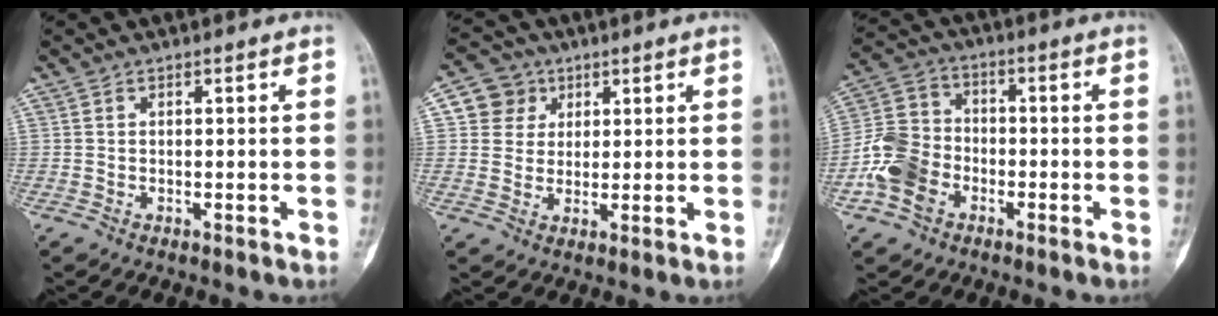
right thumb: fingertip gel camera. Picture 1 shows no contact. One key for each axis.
{"total": 6.3, "fx": 2.2, "fy": 5.8, "fz": 1.1, "tx": 0.014, "ty": -0.001, "tz": 0.036}
{"total": 10.5, "fx": -4.0, "fy": 8.0, "fz": 5.6, "tx": -0.102, "ty": 0.027, "tz": -0.082}